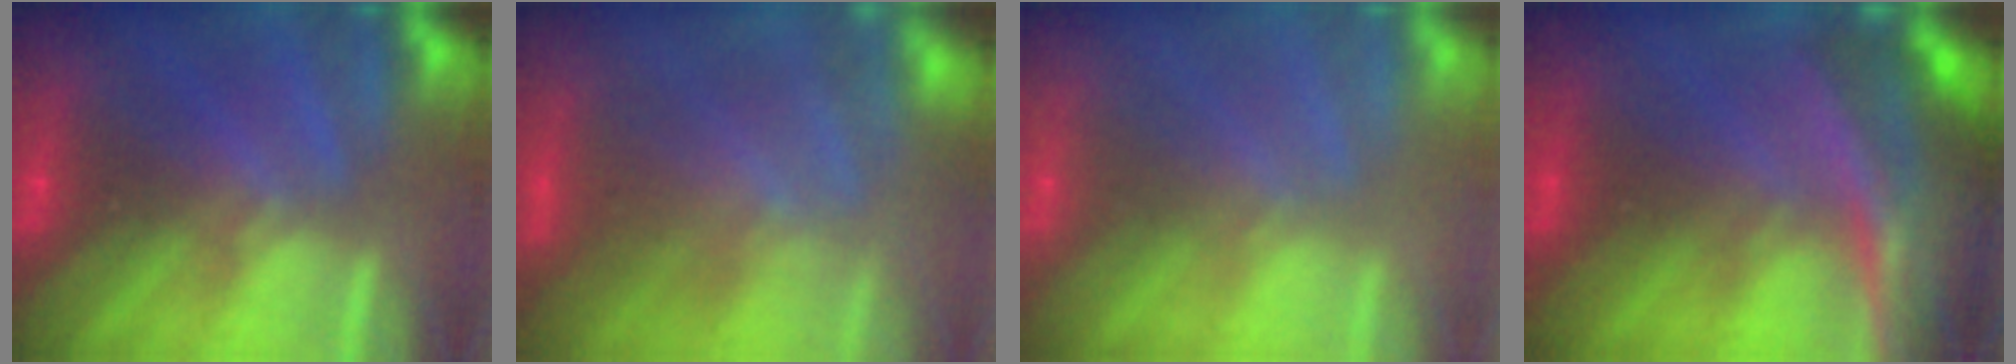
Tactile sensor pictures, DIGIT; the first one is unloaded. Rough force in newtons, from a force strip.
{"total": 3.8}
{"total": 2.9}
{"total": 9.8}